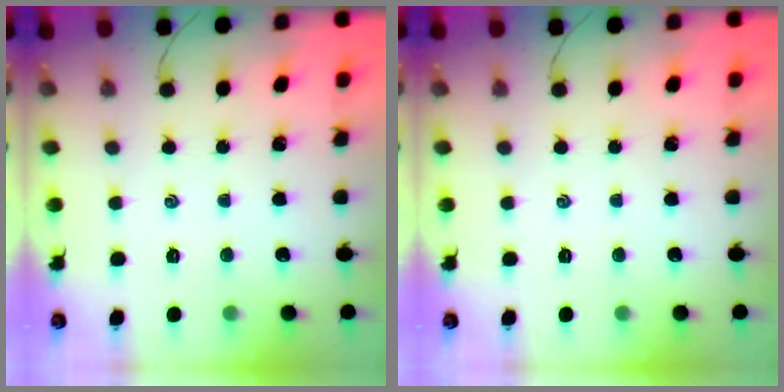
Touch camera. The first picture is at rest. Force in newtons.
{"total": 0.0}